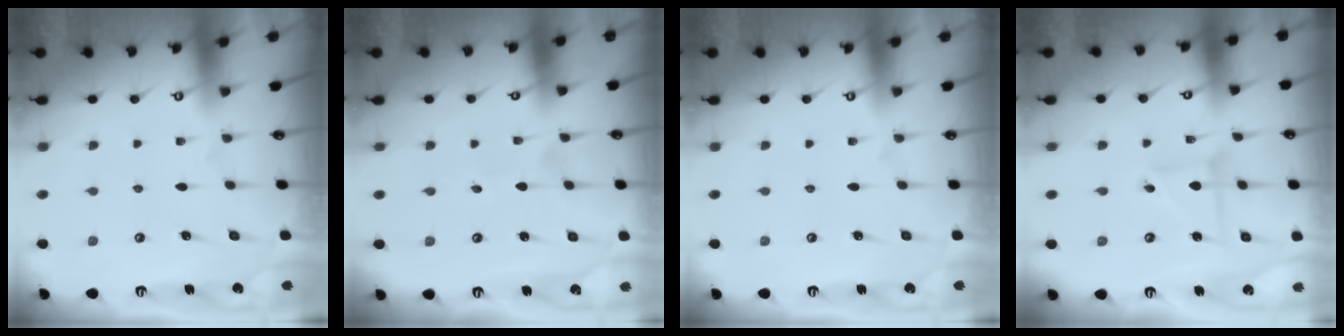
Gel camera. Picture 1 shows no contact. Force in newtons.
{"total": 1.5, "press": 1.5, "slide": 0.1}
{"total": 0.0}
{"total": 3.1, "press": 3.1, "slide": 0.3}